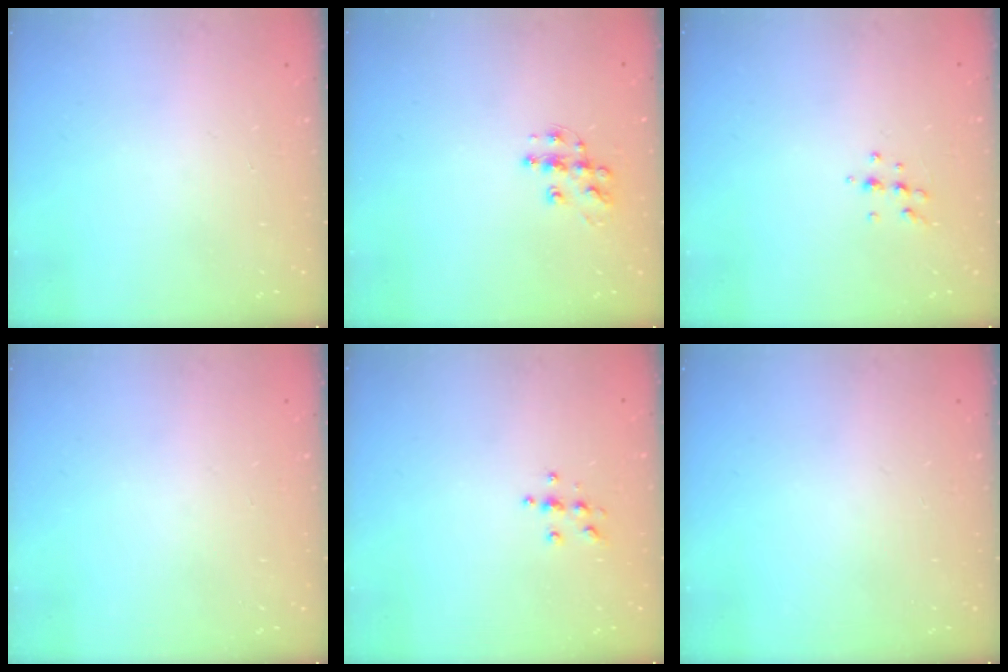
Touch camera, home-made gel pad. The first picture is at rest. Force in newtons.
{"total": 9.8, "press": 9.8, "slide": 0.6}
{"total": 5.4, "press": 5.3, "slide": 1.0}
{"total": 0.0}
{"total": 4.7, "press": 4.7, "slide": 0.6}
{"total": 0.0}